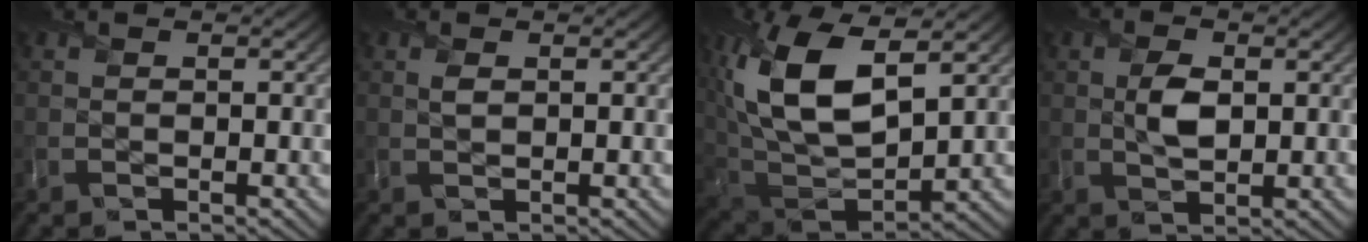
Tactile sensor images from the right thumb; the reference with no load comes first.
{"total": 0.9, "force": [0.4, 0.6, 0.5], "torque": [-0.016, -0.005, 0.010]}
{"total": 14.5, "force": [4.9, 7.0, 11.7], "torque": [-0.263, 0.004, 0.100]}
{"total": 3.5, "force": [0.4, 2.2, 2.7], "torque": [-0.059, -0.007, 0.009]}